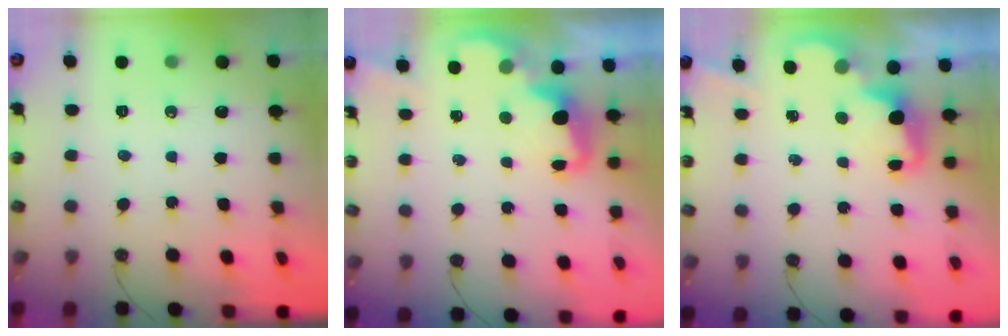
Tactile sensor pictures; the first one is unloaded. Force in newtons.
{"total": 2.8, "press": 2.7, "slide": 0.7}
{"total": 2.5, "press": 2.5, "slide": 0.5}